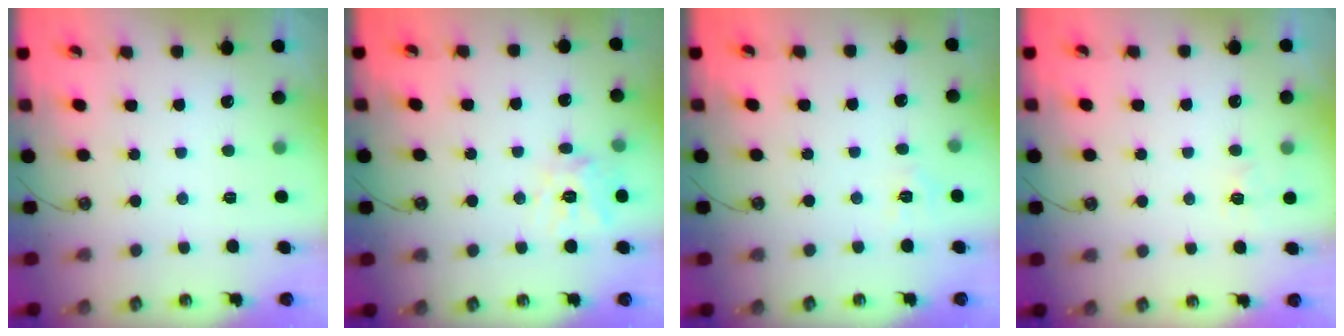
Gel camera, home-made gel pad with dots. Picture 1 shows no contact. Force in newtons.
{"total": 11.4, "press": 11.3, "slide": 0.9}
{"total": 6.8, "press": 6.8, "slide": 0.7}
{"total": 4.8, "press": 4.7, "slide": 0.7}